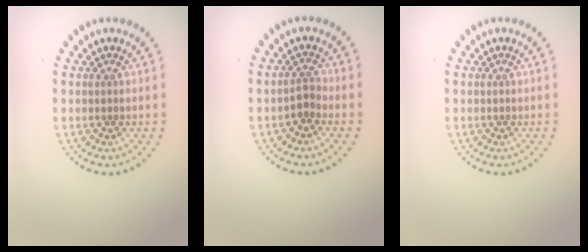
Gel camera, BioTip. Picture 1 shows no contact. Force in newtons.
{"total": 1.4, "press": 1.1, "slide": 0.8}
{"total": 0.0}